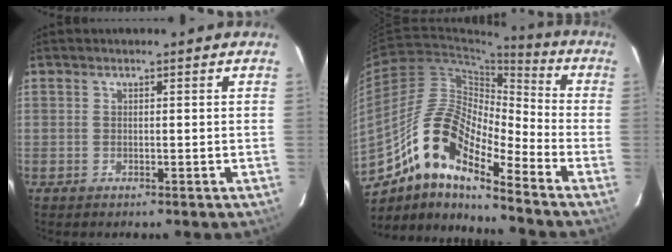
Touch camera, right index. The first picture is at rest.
{"total": 13.8, "force": [-9.0, 3.7, 9.9], "torque": [-0.188, 0.030, -0.156]}